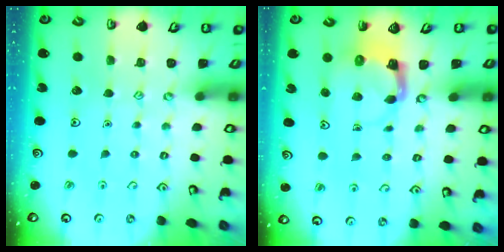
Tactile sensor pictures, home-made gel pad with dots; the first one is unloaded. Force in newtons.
{"total": 3.9, "press": 3.9, "slide": 0.7}